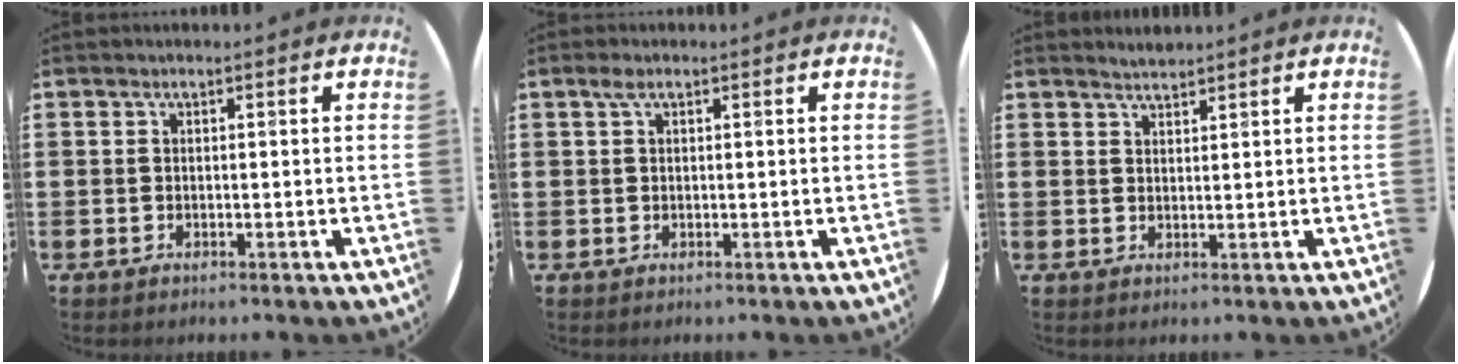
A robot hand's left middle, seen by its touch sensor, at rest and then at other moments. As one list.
[{"total": 1.1, "force": [0.5, 0.4, 0.9], "torque": [-0.018, 0.006, 0.008]}, {"total": 1.6, "force": [1.6, 0.1, -0.2], "torque": [0.001, 0.002, 0.032]}]